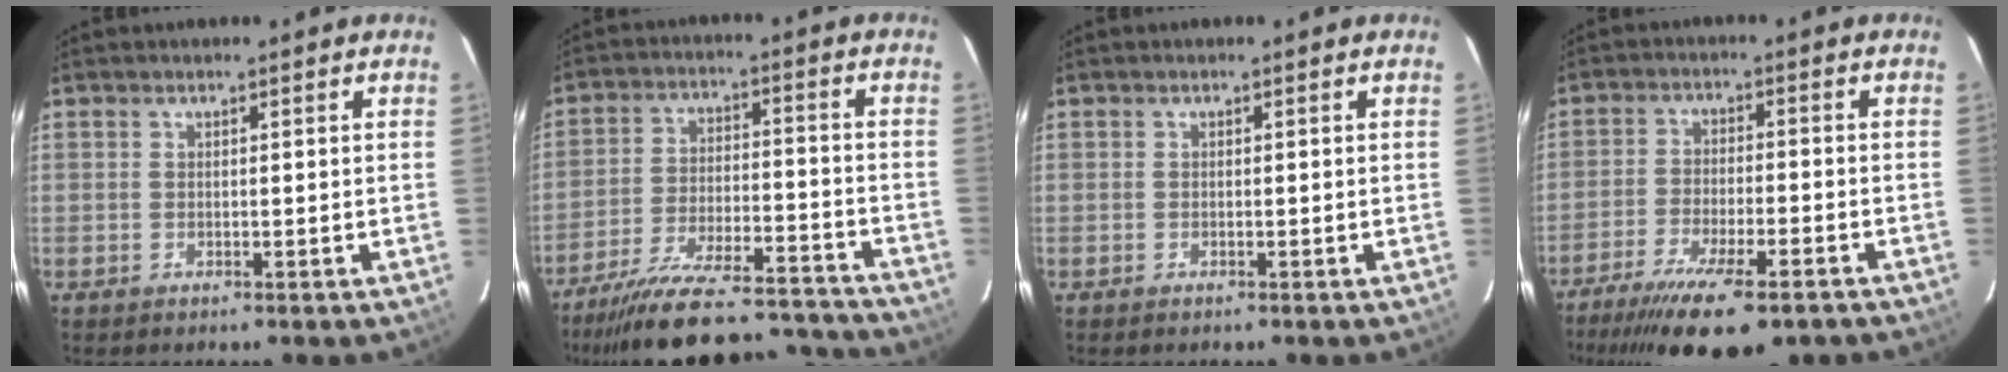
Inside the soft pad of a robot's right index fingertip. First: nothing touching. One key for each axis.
{"total": 26.0, "fx": -23.3, "fy": 6.2, "fz": 9.5, "tx": -0.181, "ty": -0.006, "tz": -0.321}
{"total": 0.0}
{"total": 17.4, "fx": -12.8, "fy": 4.7, "fz": 10.8, "tx": -0.216, "ty": -0.050, "tz": -0.203}